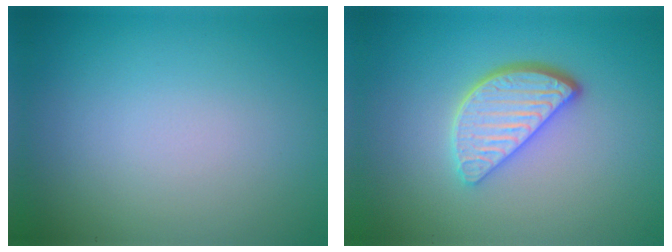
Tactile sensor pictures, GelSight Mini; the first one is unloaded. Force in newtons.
{"total": 4.0, "press": 3.2, "slide": 2.4}